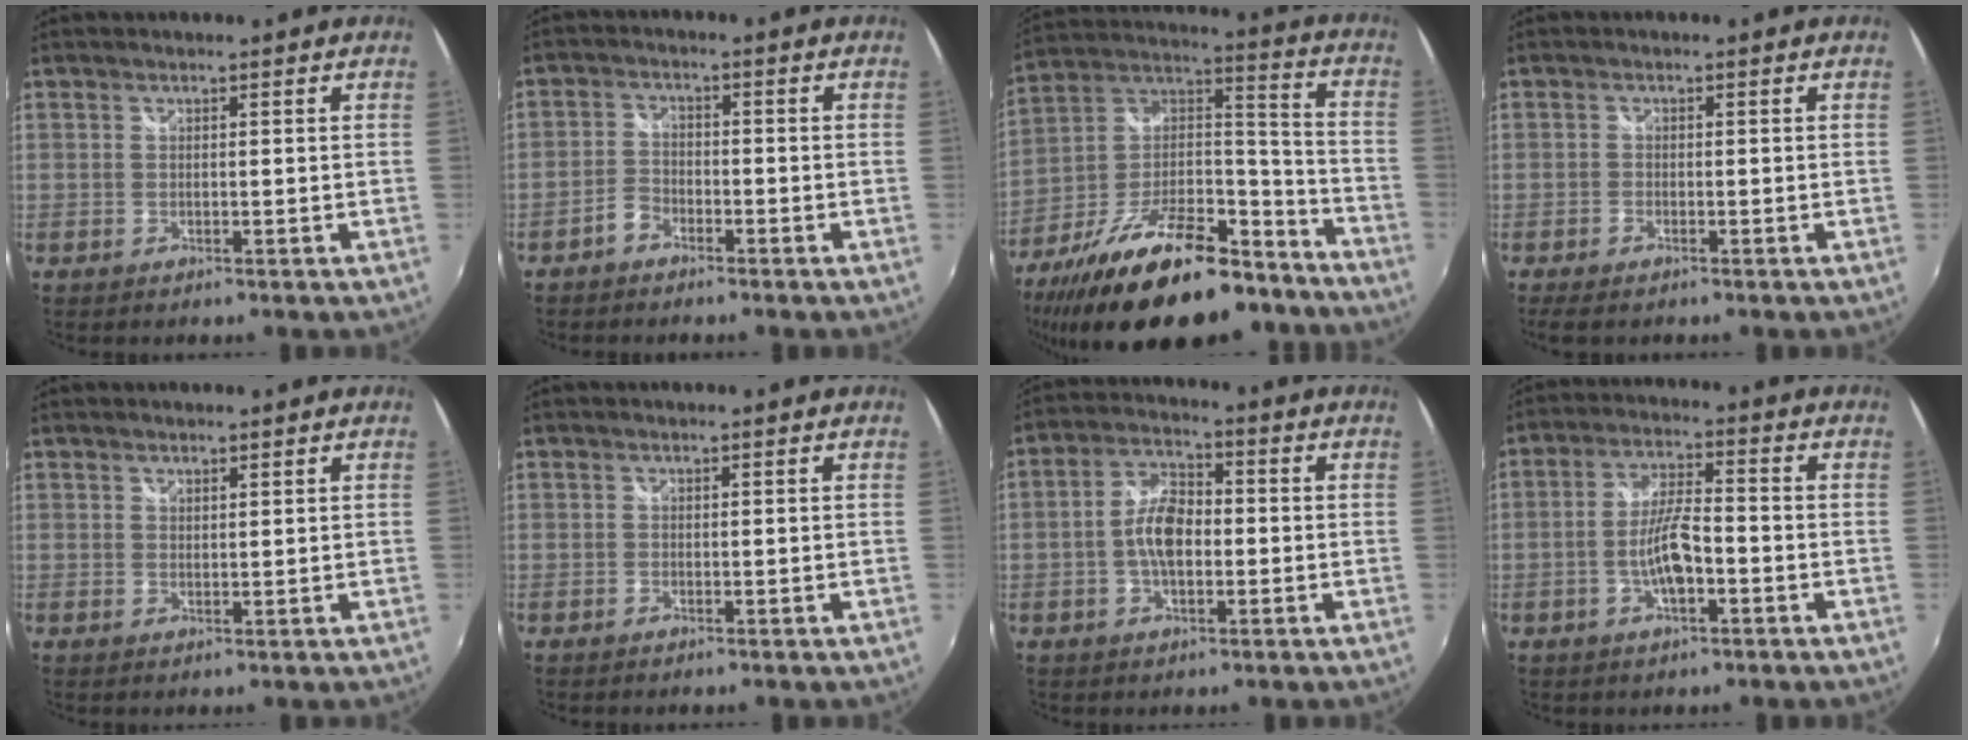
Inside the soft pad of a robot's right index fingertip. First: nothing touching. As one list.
[{"total": 3.0, "force": [-2.3, 1.5, 1.2], "torque": [-0.032, 0.010, -0.044]}, {"total": 29.5, "force": [-20.6, 11.6, 17.5], "torque": [-0.309, 0.005, -0.315]}, {"total": 3.3, "force": [-2.5, 1.2, 1.8], "torque": [-0.044, -0.011, -0.044]}, {"total": 1.2, "force": [1.1, 0.4, 0.3], "torque": [-0.003, 0.001, 0.018]}, {"total": 0.0}, {"total": 7.3, "force": [-1.3, 3.9, 6.1], "torque": [-0.119, 0.014, -0.024]}, {"total": 7.4, "force": [-2.6, 2.0, 6.6], "torque": [-0.129, 0.006, -0.044]}]